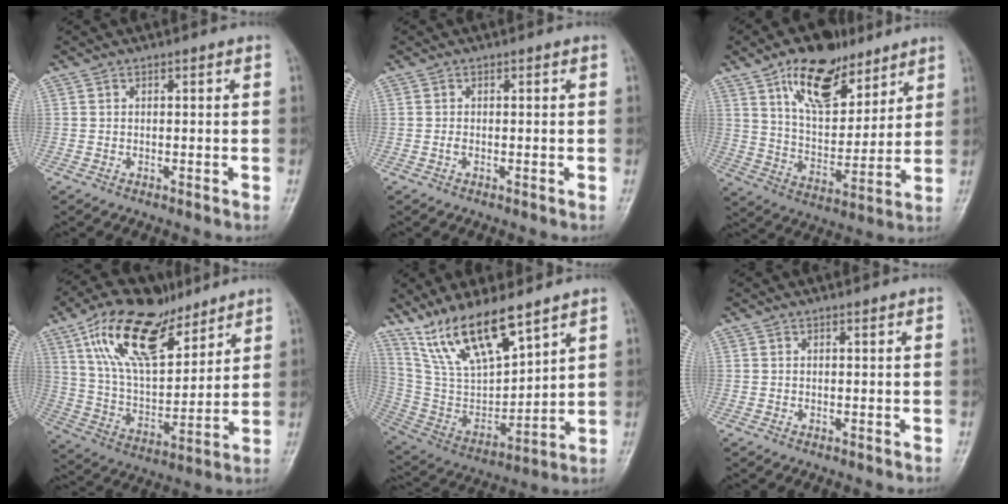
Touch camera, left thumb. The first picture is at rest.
{"total": 0.9, "force": [-0.2, 0.5, 0.7], "torque": [-0.012, 0.002, -0.005]}
{"total": 16.9, "force": [10.1, 8.9, 10.3], "torque": [-0.126, -0.046, 0.175]}
{"total": 20.8, "force": [12.3, 9.9, 13.6], "torque": [-0.205, -0.041, 0.230]}
{"total": 16.8, "force": [12.1, 5.2, 10.5], "torque": [-0.172, -0.054, 0.249]}
{"total": 0.0}